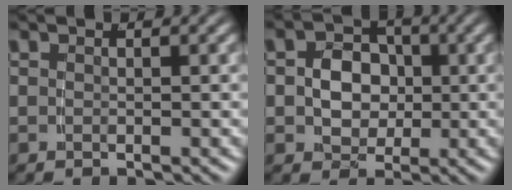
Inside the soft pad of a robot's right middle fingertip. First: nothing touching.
{"total": 4.2, "force": [-0.1, 3.6, 2.2], "torque": [-0.038, -0.015, 0.004]}